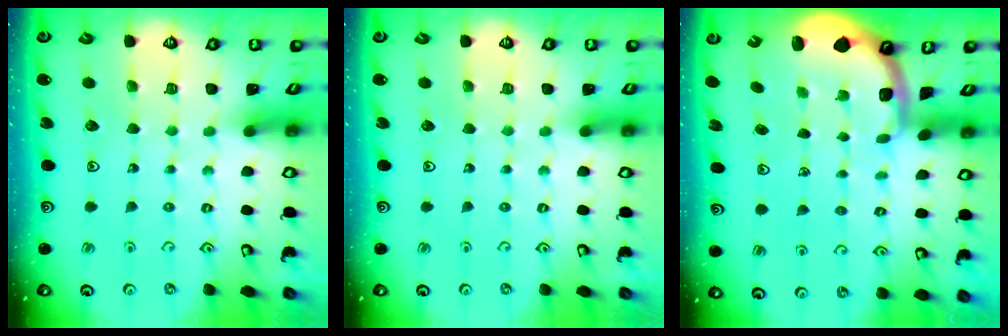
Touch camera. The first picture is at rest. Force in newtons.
{"total": 0.0}
{"total": 1.6, "press": 1.6, "slide": 0.2}